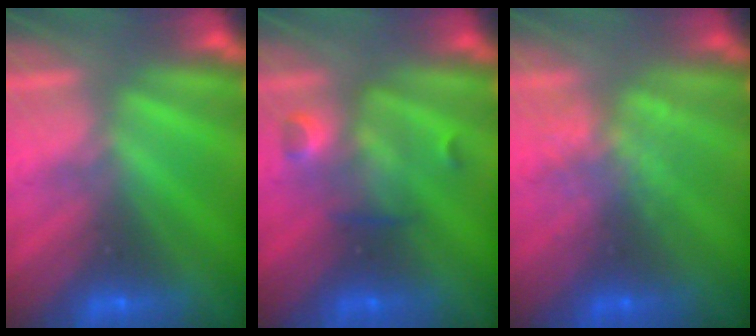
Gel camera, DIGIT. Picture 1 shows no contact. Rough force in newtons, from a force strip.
{"total": 2.8}
{"total": 4.5}